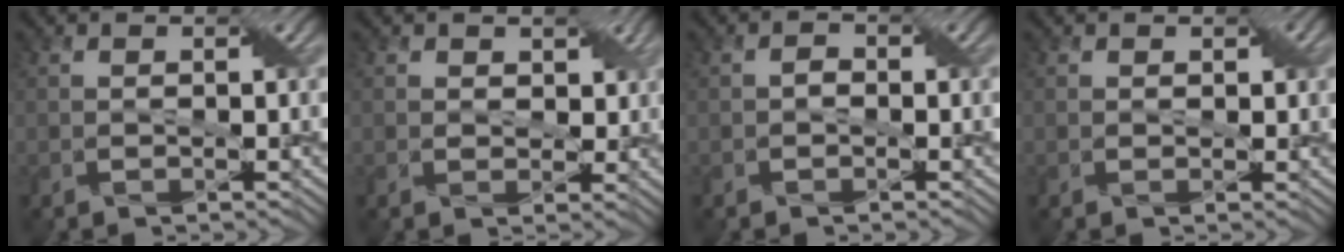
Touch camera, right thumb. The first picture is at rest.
{"total": 3.2, "force": [1.3, 2.5, 1.5], "torque": [-0.027, 0.006, 0.008]}
{"total": 0.7, "force": [-0.5, 0.4, 0.4], "torque": [-0.008, 0.007, -0.013]}
{"total": 1.2, "force": [0.4, 1.1, 0.4], "torque": [0.001, 0.005, -0.001]}